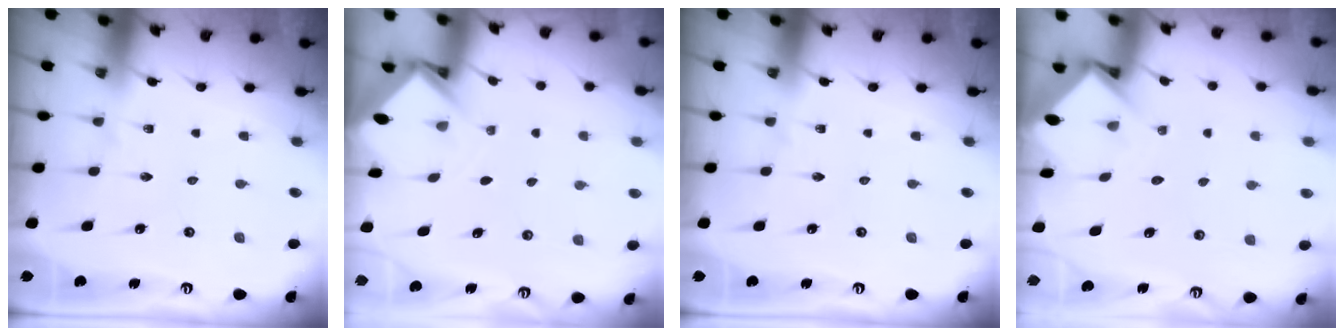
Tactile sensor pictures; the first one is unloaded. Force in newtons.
{"total": 2.9, "press": 2.9, "slide": 0.2}
{"total": 0.0}
{"total": 3.6, "press": 3.6, "slide": 0.3}